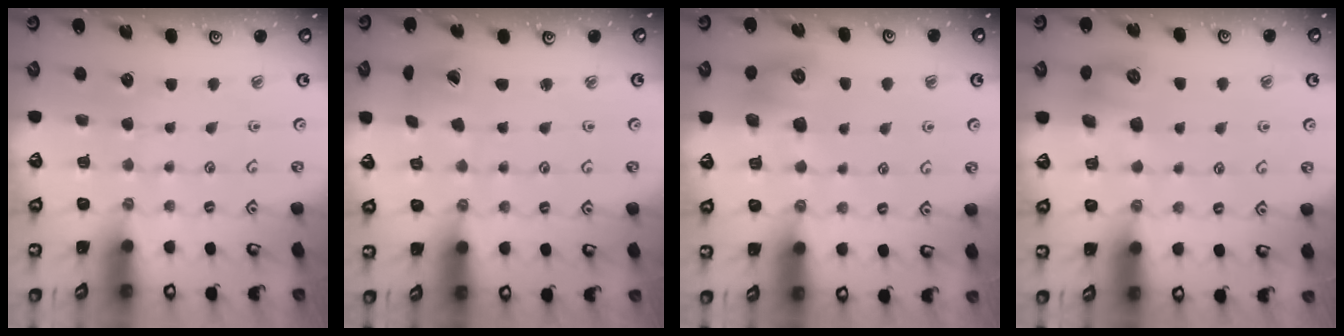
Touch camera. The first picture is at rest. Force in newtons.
{"total": 2.0, "press": 2.0, "slide": 0.3}
{"total": 8.4, "press": 8.3, "slide": 1.2}
{"total": 8.5, "press": 8.5, "slide": 0.8}